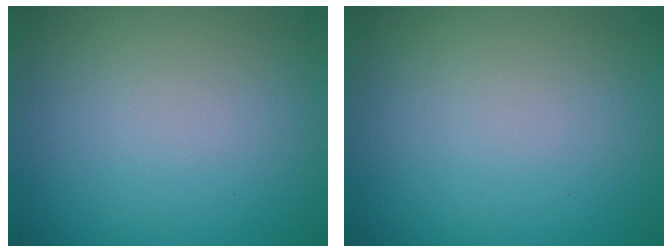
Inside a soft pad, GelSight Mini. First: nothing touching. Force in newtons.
{"total": 0.0}